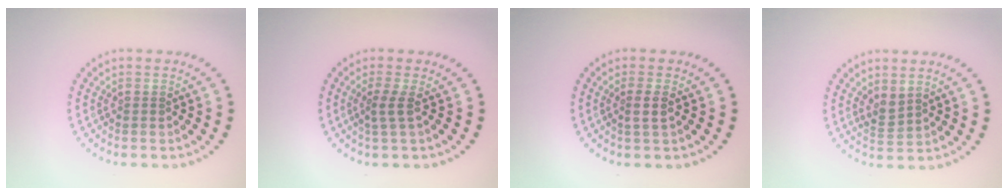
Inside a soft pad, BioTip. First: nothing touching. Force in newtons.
{"total": 1.6, "press": 1.0, "slide": 1.2}
{"total": 1.4, "press": 1.1, "slide": 0.8}
{"total": 1.4, "press": 1.2, "slide": 0.7}